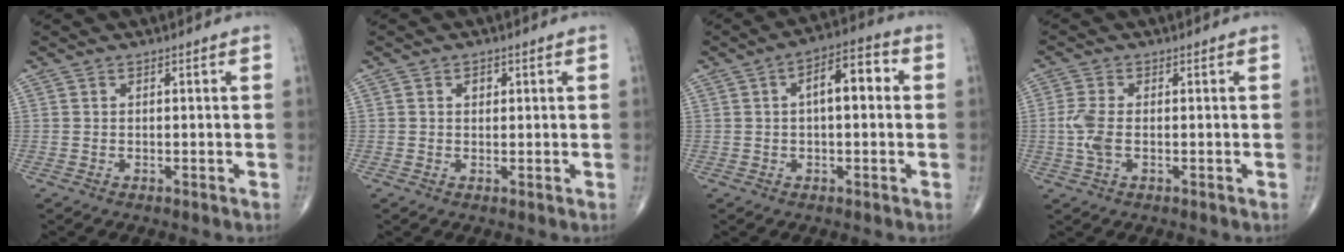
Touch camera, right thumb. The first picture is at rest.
{"total": 1.6, "force": [0.5, 1.2, 0.9], "torque": [-0.006, 0.000, 0.006]}
{"total": 8.8, "force": [1.3, 3.9, 7.8], "torque": [-0.103, 0.029, 0.010]}
{"total": 4.4, "force": [-0.5, 2.2, 3.8], "torque": [-0.099, 0.002, -0.014]}